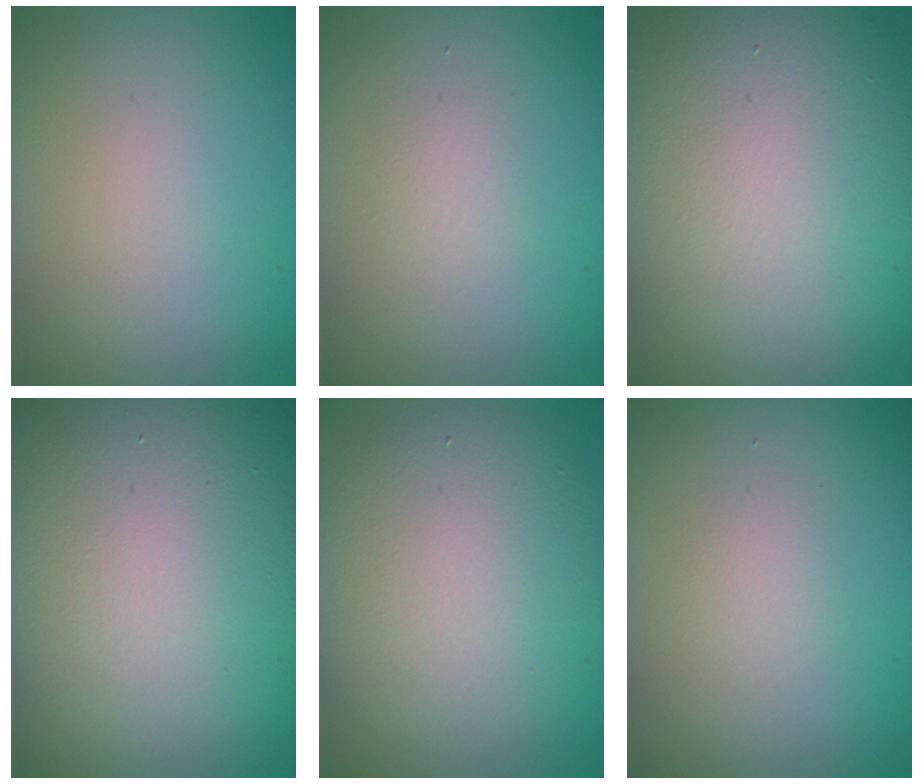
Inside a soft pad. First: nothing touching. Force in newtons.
{"total": 1.1, "press": 1.1, "slide": 0.1}
{"total": 13.5, "press": 13.5, "slide": 0.9}
{"total": 19.9, "press": 19.9, "slide": 1.1}
{"total": 7.2, "press": 7.2, "slide": 0.5}
{"total": 1.2, "press": 1.2, "slide": 0.1}